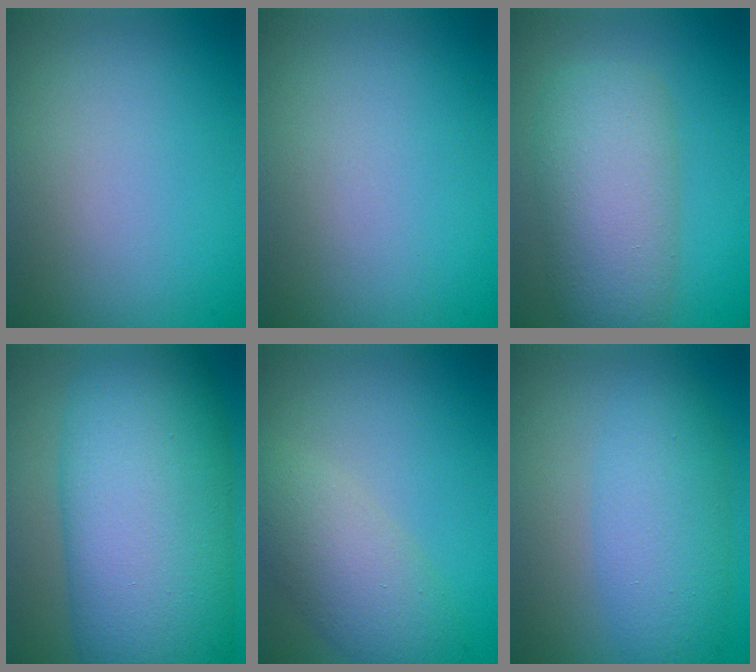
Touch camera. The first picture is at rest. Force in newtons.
{"total": 0.0}
{"total": 6.5, "press": 6.5, "slide": 0.3}
{"total": 14.9, "press": 14.9, "slide": 0.0}
{"total": 4.5, "press": 4.5, "slide": 0.4}
{"total": 3.4, "press": 3.4, "slide": 0.2}